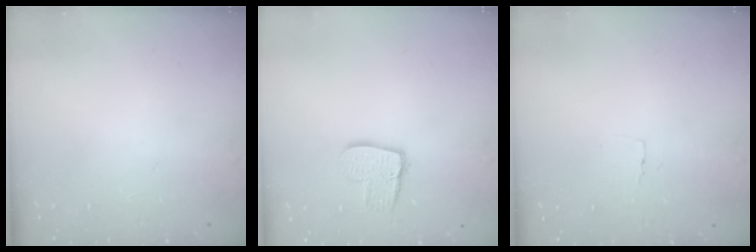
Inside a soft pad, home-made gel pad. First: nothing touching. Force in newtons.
{"total": 10.0, "press": 10.0, "slide": 0.8}
{"total": 2.3, "press": 2.3, "slide": 0.1}